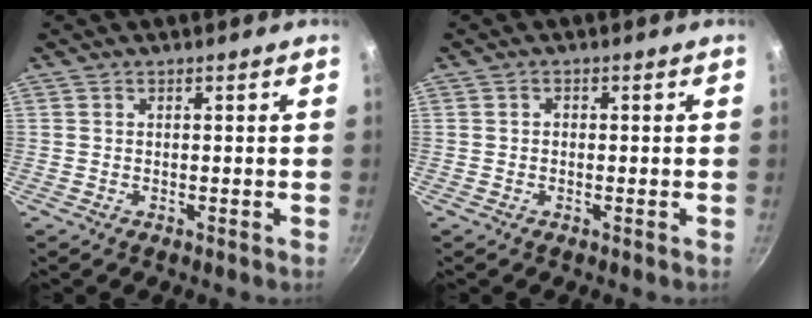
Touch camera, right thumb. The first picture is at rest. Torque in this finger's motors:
{"motor_torque": [-0.06, -0.19, -0.04, 0.18, -0.08]}